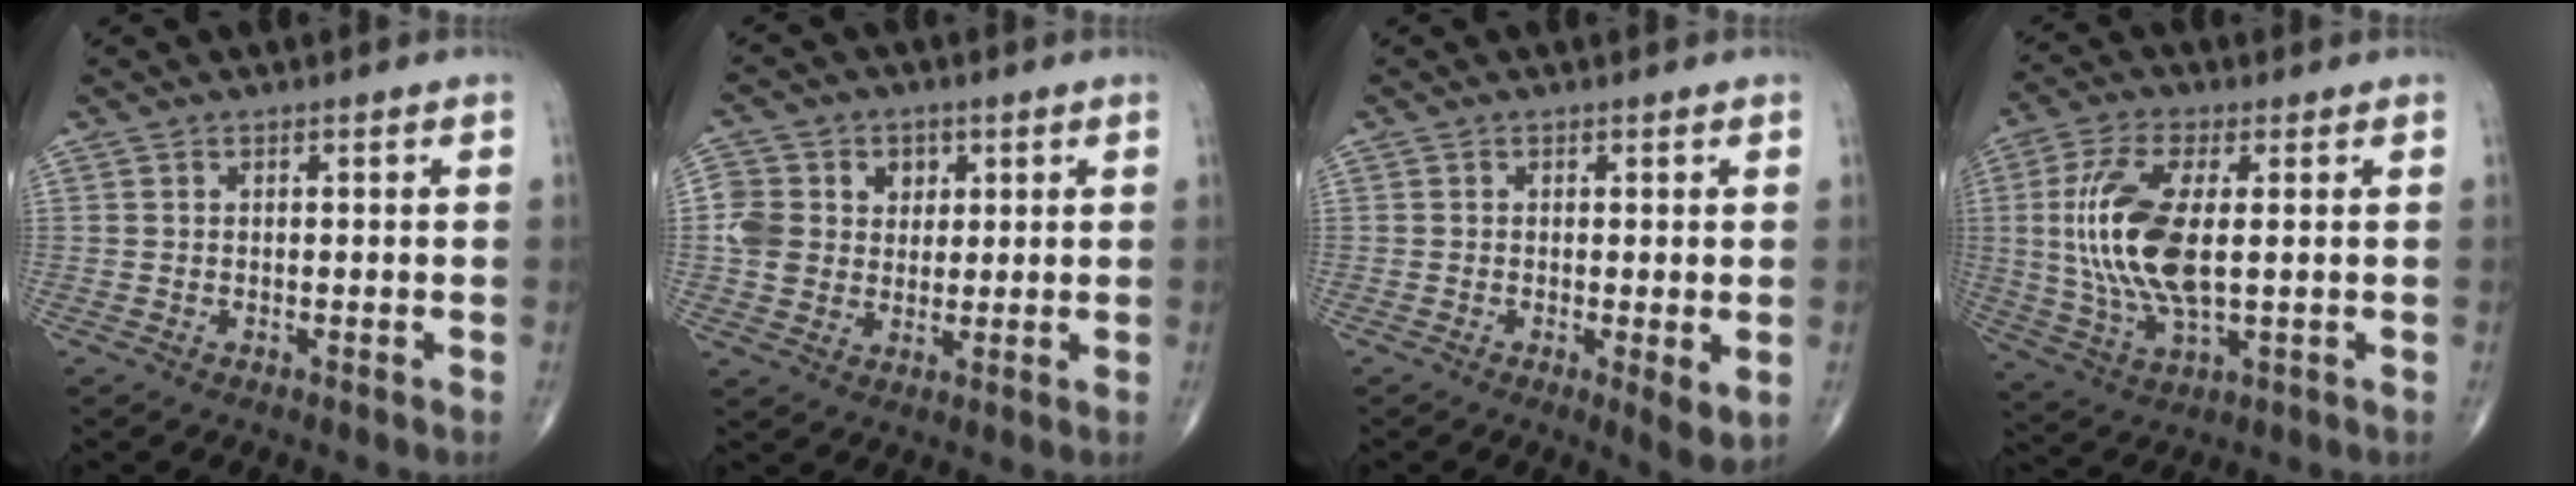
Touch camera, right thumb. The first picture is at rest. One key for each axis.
{"total": 9.2, "fx": 2.0, "fy": 8.1, "fz": 3.9, "tx": -0.041, "ty": 0.003, "tz": 0.037}
{"total": 3.6, "fx": -0.4, "fy": 0.8, "fz": 3.5, "tx": -0.057, "ty": -0.014, "tz": -0.011}
{"total": 15.4, "fx": 1.2, "fy": 6.2, "fz": 14.0, "tx": -0.302, "ty": -0.007, "tz": 0.027}